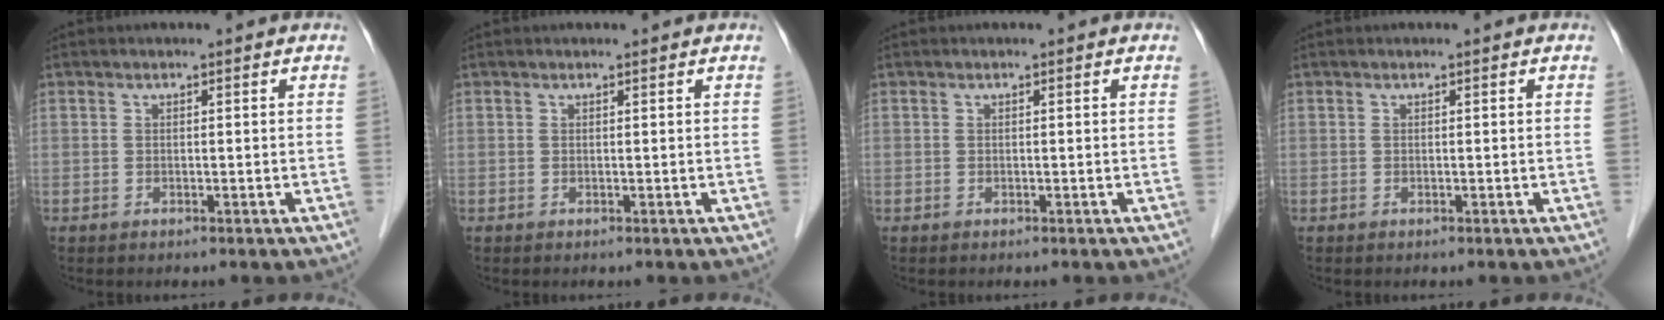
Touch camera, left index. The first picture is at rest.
{"total": 0.0}
{"total": 0.0}
{"total": 0.0}